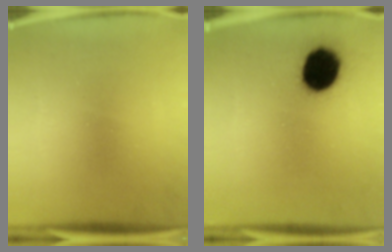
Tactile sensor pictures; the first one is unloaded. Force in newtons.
{"total": 12.5}